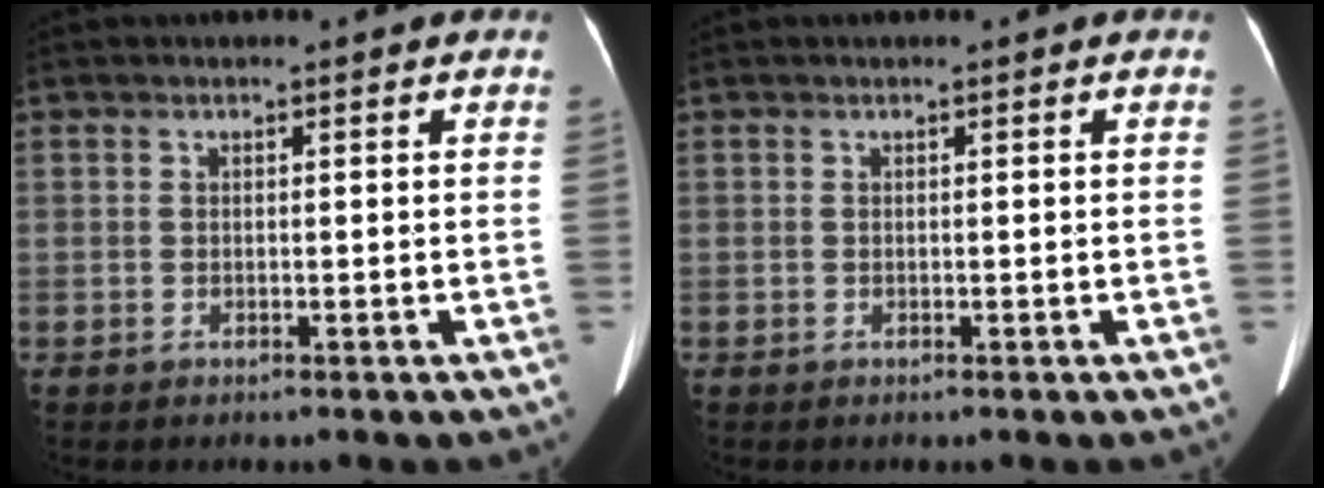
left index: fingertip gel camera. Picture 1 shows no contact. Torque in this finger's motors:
{"motor_torque": [-0.21, 0.03, 0.01, 0.02]}